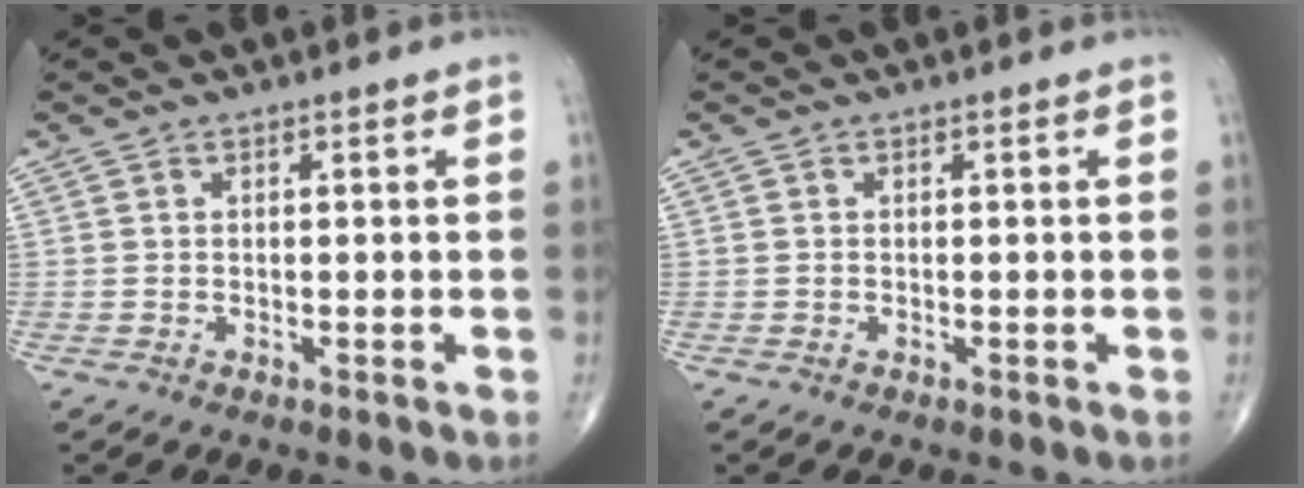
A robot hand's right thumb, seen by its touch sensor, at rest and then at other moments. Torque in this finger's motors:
{"motor_torque": [0.11, 0.06, -0.03, 0.15, 0.02]}